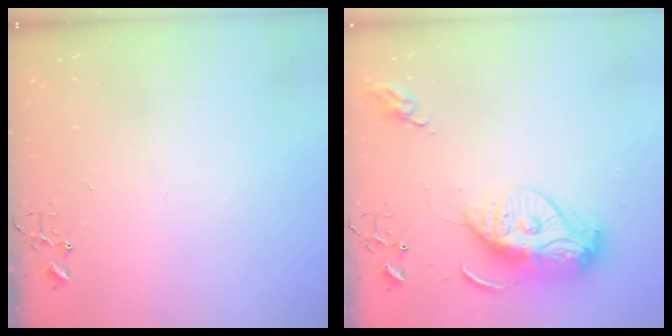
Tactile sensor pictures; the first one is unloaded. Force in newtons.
{"total": 13.3, "press": 13.2, "slide": 1.2}